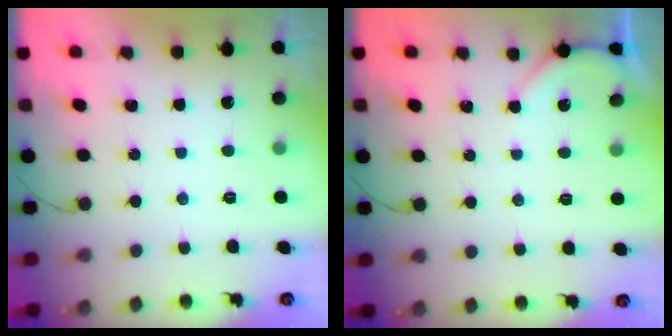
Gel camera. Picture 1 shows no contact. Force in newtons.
{"total": 2.0, "press": 2.0, "slide": 0.2}